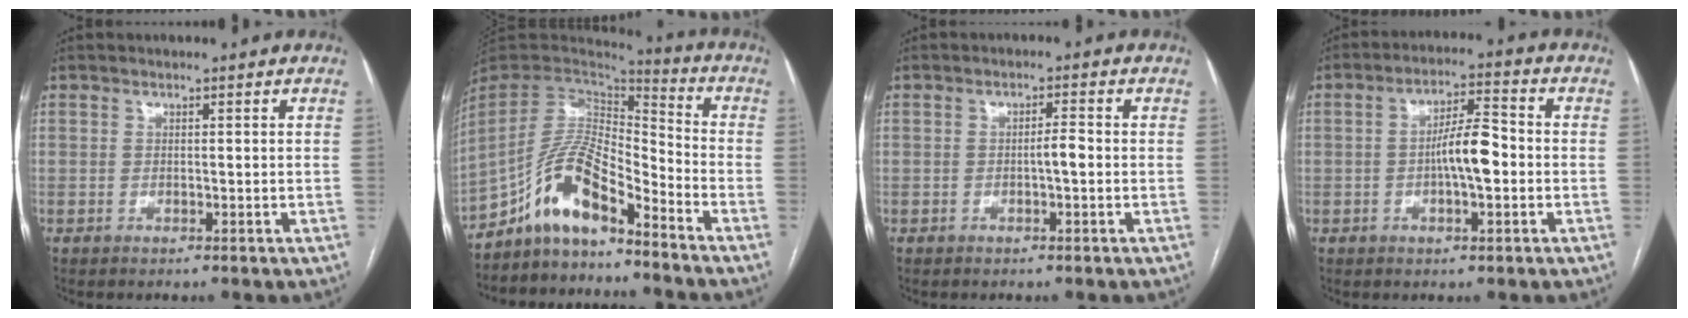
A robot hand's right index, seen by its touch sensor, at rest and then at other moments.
{"total": 11.4, "force": [-8.3, 2.7, 7.3], "torque": [-0.142, 0.028, -0.151]}
{"total": 2.2, "force": [-0.4, 0.1, 2.1], "torque": [-0.033, 0.003, -0.008]}
{"total": 7.1, "force": [-1.0, 1.6, 6.9], "torque": [-0.124, 0.013, -0.020]}